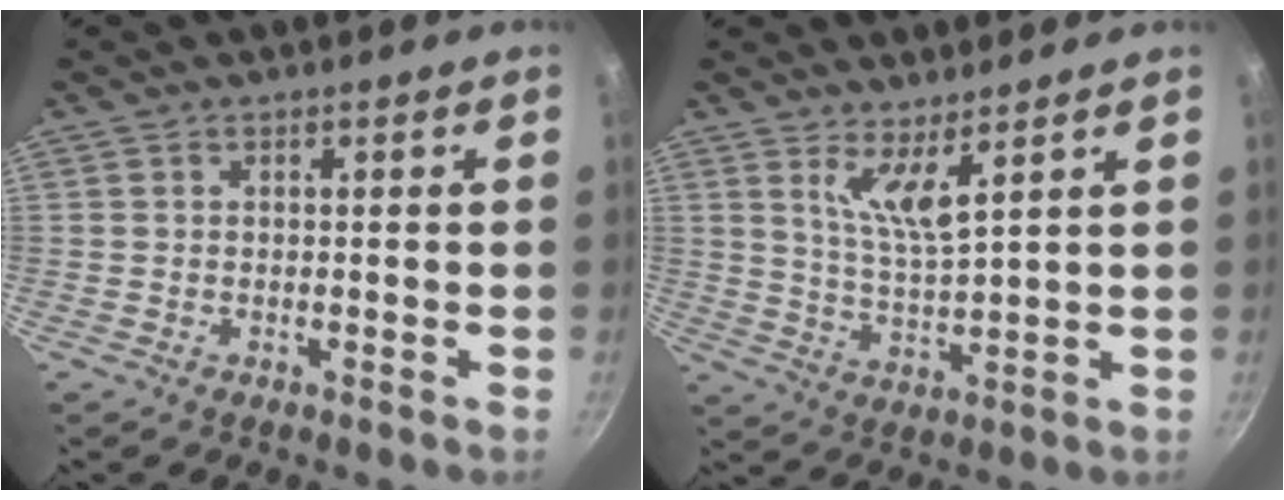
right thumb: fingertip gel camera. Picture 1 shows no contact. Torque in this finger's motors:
{"motor_torque": [-0.18, 0.10, -0.32, 0.44, 0.07]}